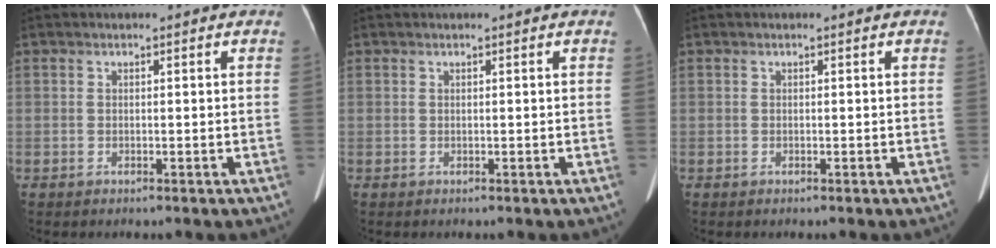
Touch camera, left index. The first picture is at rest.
{"total": 0.0}
{"total": 0.0}